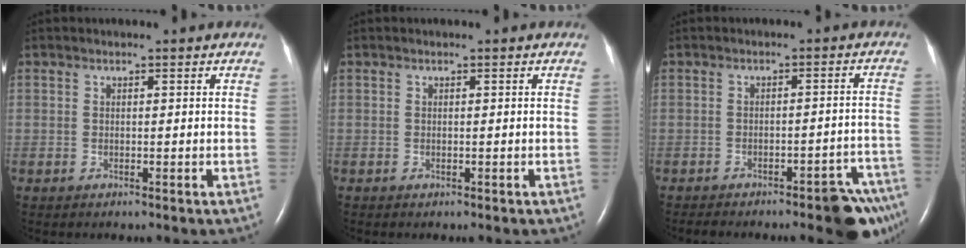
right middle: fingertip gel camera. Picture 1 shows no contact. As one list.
[{"total": 0.0}, {"total": 11.0, "force": [-8.3, 2.4, 6.7], "torque": [-0.057, 0.021, -0.106]}]